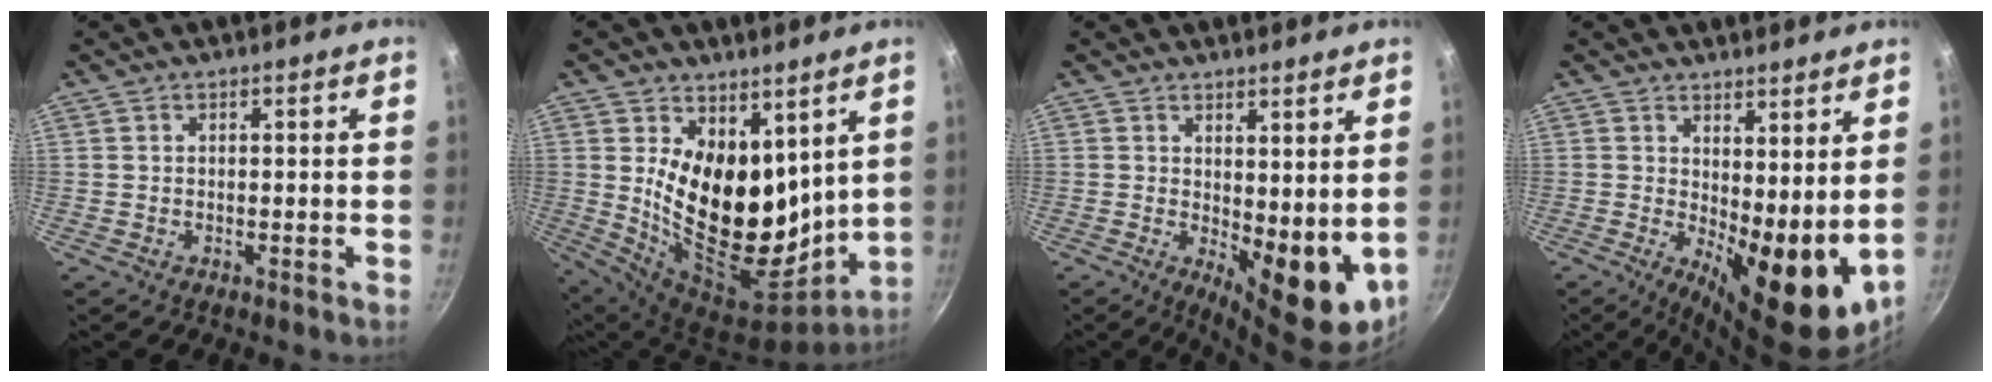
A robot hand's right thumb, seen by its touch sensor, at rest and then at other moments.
{"total": 19.9, "force": [6.1, 12.4, 14.3], "torque": [-0.209, -0.077, 0.124]}
{"total": 10.5, "force": [1.5, 4.7, 9.2], "torque": [-0.103, -0.025, 0.034]}
{"total": 13.7, "force": [2.6, 5.6, 12.2], "torque": [-0.144, -0.032, 0.049]}